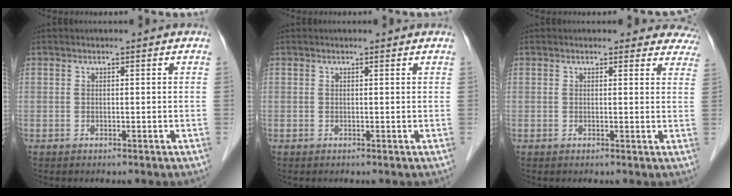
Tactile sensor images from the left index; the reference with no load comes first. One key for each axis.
{"total": 0.6, "fx": 0.6, "fy": 0.1, "fz": 0.1, "tx": -0.007, "ty": 0.003, "tz": 0.006}
{"total": 6.6, "fx": 6.1, "fy": 2.7, "fz": 0.1, "tx": 0.044, "ty": -0.010, "tz": 0.031}